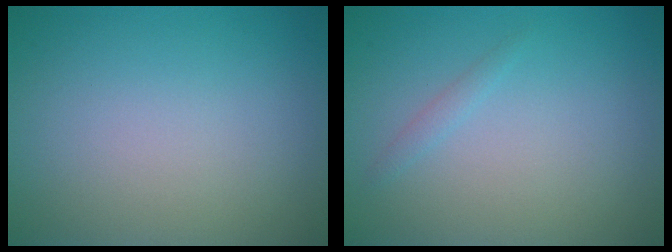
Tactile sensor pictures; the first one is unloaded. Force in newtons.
{"total": 0.7, "press": 0.7, "slide": 0.0}